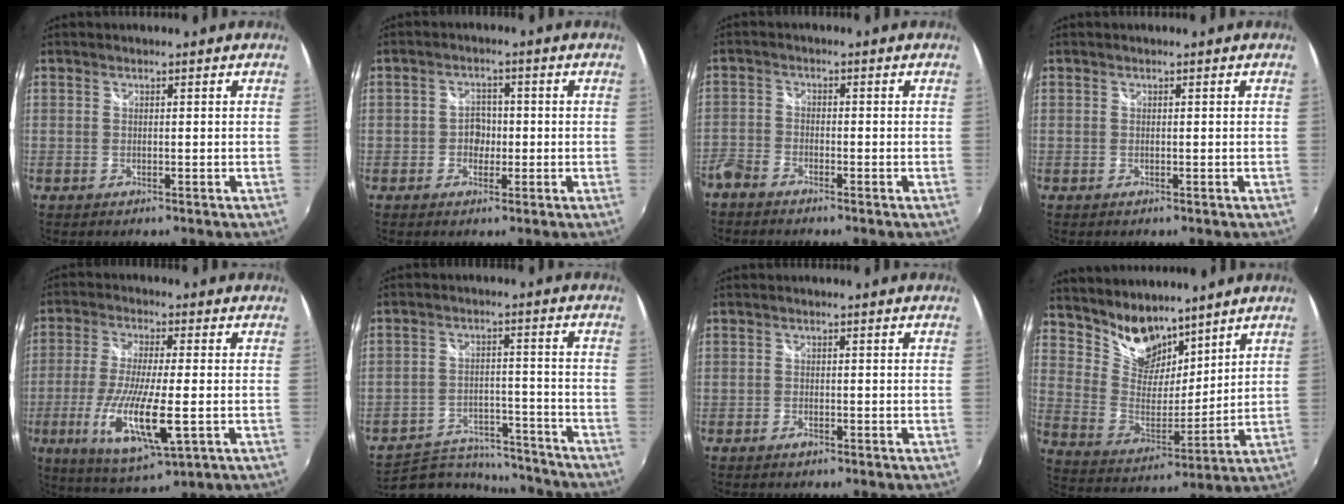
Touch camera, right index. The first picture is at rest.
{"total": 3.3, "force": [-0.8, 2.9, 1.2], "torque": [-0.018, 0.007, -0.014]}
{"total": 4.3, "force": [-3.6, 1.9, 1.4], "torque": [-0.041, -0.006, -0.079]}
{"total": 0.0}
{"total": 14.6, "force": [-3.9, 3.0, 13.8], "torque": [-0.278, -0.031, -0.069]}
{"total": 13.8, "force": [-12.4, 5.2, 3.0], "torque": [-0.073, 0.020, -0.170]}
{"total": 1.3, "force": [-1.0, 0.7, 0.5], "torque": [-0.010, -0.002, -0.019]}
{"total": 12.2, "force": [9.7, 6.3, 4.0], "torque": [-0.088, 0.006, 0.191]}